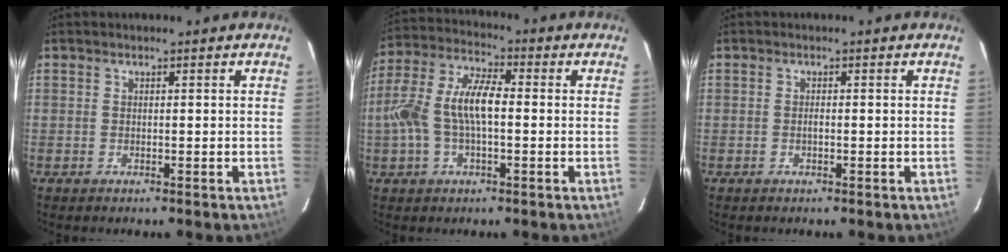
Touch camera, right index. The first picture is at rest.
{"total": 11.6, "force": [-1.2, 5.1, 10.4], "torque": [-0.222, 0.016, -0.024]}
{"total": 0.8, "force": [-0.3, 0.2, 0.7], "torque": [-0.014, 0.002, -0.006]}